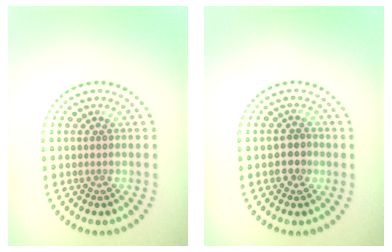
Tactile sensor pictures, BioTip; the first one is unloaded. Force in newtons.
{"total": 1.9, "press": 1.8, "slide": 0.5}